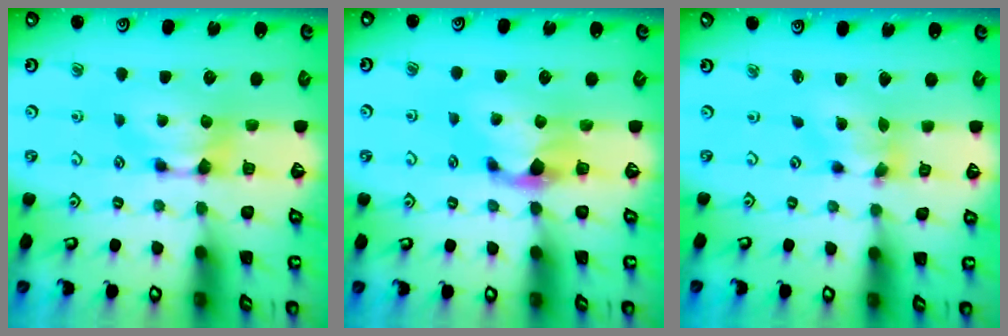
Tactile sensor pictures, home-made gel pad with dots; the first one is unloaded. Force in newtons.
{"total": 1.4, "press": 0.6, "slide": 1.3}
{"total": 2.5, "press": 2.1, "slide": 1.3}